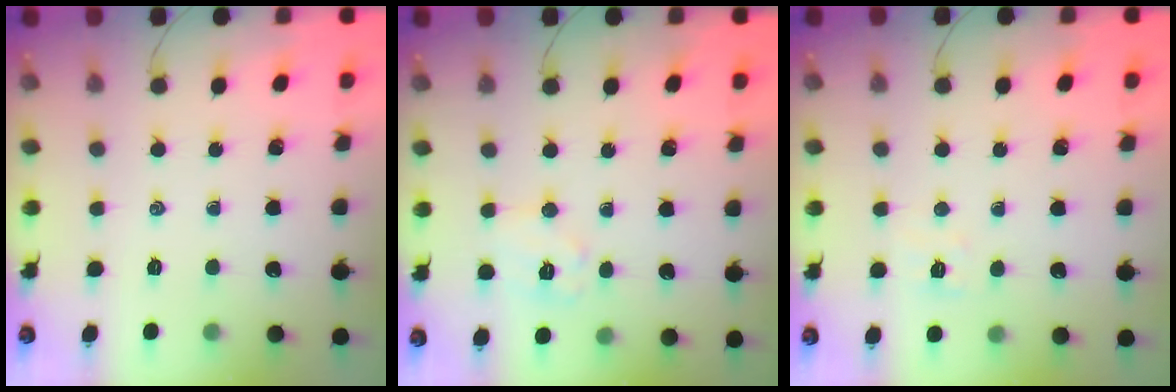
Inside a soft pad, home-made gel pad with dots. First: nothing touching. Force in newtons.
{"total": 7.8, "press": 7.8, "slide": 0.6}
{"total": 5.3, "press": 5.1, "slide": 1.2}